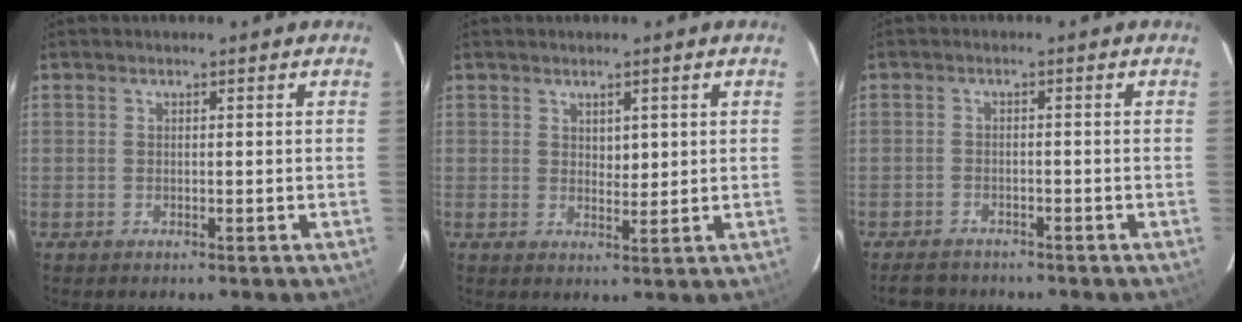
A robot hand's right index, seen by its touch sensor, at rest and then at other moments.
{"total": 3.0, "force": [1.0, 1.7, 2.3], "torque": [-0.041, 0.000, 0.021]}
{"total": 5.5, "force": [-4.7, 2.6, 1.3], "torque": [-0.028, -0.004, -0.073]}